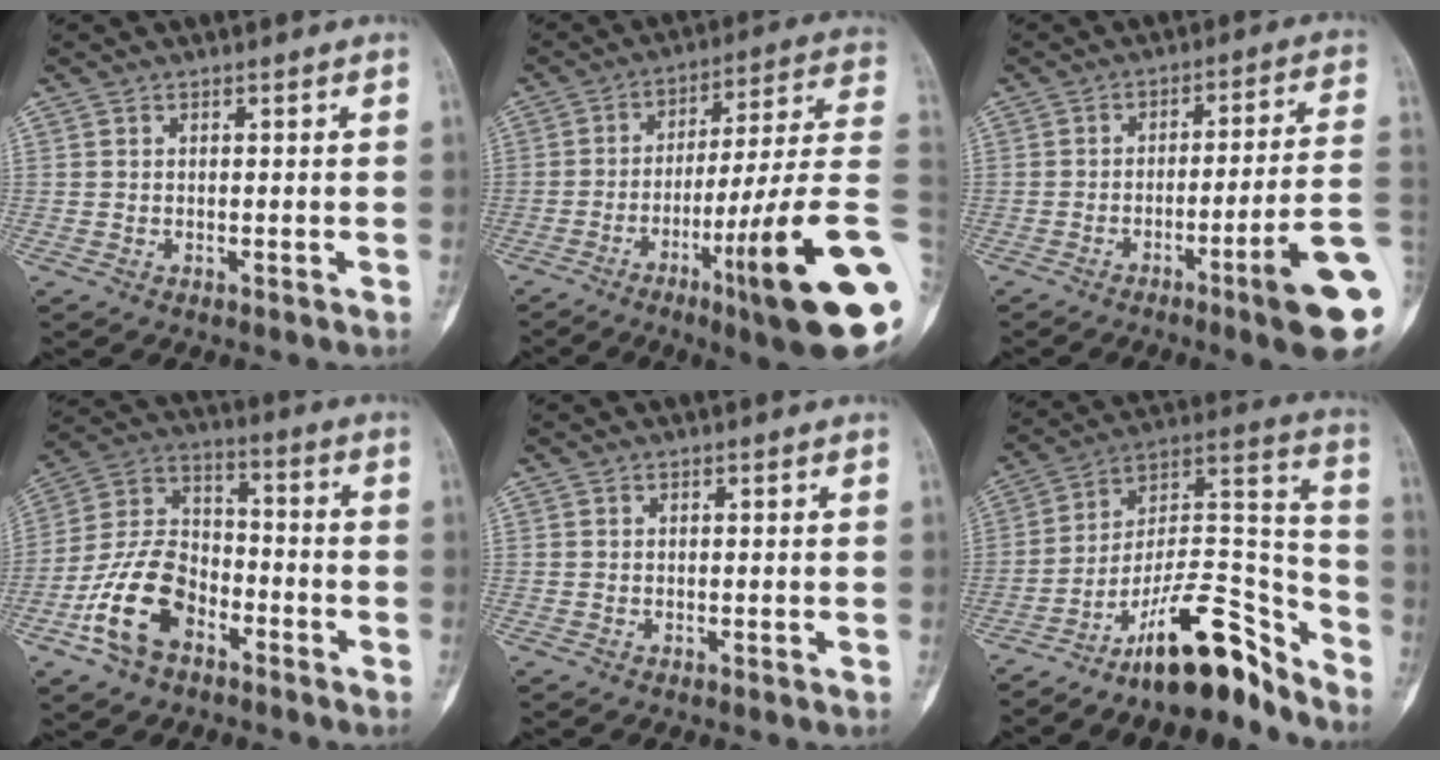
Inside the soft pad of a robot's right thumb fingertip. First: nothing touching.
{"total": 23.7, "force": [-7.4, 1.6, 22.4], "torque": [-0.291, 0.022, -0.112]}
{"total": 14.5, "force": [-5.9, 0.4, 13.2], "torque": [-0.153, 0.026, -0.085]}
{"total": 14.9, "force": [-6.8, 9.5, 9.2], "torque": [-0.167, 0.054, -0.131]}
{"total": 0.0}
{"total": 19.6, "force": [-14.2, 6.3, 12.0], "torque": [-0.145, 0.136, -0.237]}